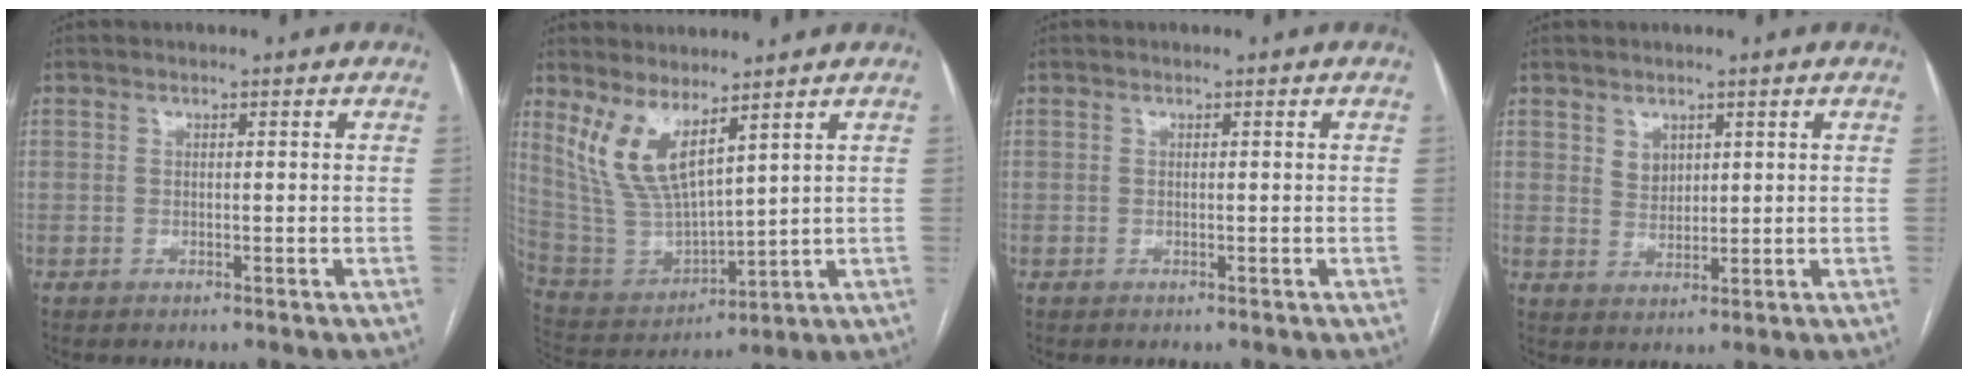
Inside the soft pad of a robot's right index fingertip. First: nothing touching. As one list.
[{"total": 10.3, "force": [6.4, 2.8, 7.6], "torque": [-0.172, -0.007, 0.149]}, {"total": 0.0}, {"total": 2.7, "force": [1.5, 2.0, 1.2], "torque": [-0.024, -0.001, 0.034]}]